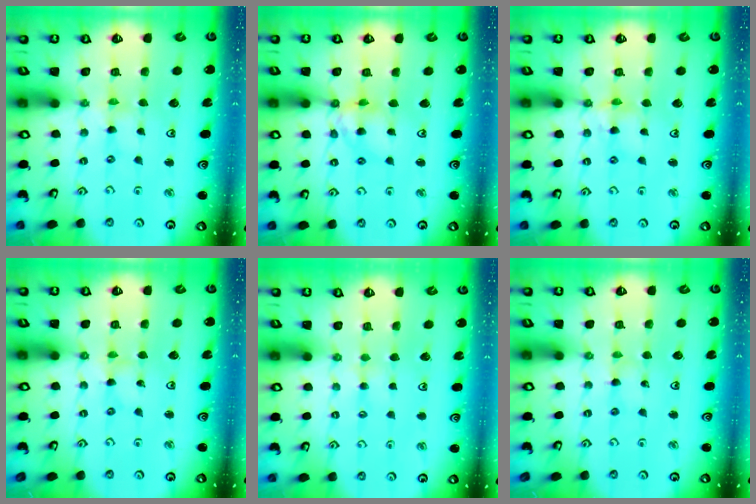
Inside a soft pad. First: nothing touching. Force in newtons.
{"total": 9.7, "press": 9.7, "slide": 0.8}
{"total": 5.2, "press": 5.2, "slide": 0.4}
{"total": 0.0}
{"total": 2.3, "press": 2.3, "slide": 0.4}
{"total": 2.5, "press": 2.5, "slide": 0.3}